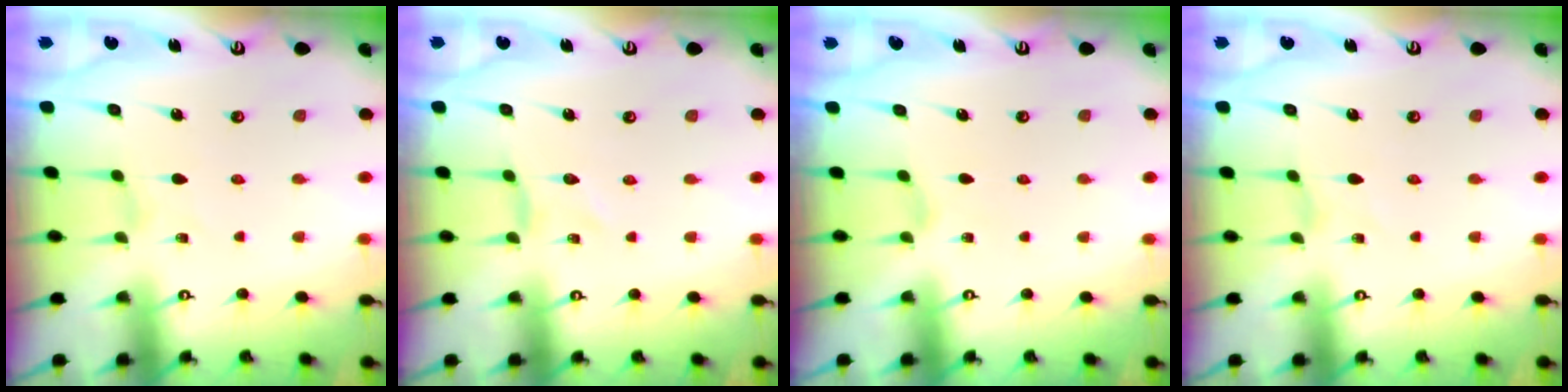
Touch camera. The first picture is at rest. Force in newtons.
{"total": 0.0}
{"total": 0.6, "press": 0.5, "slide": 0.2}
{"total": 0.0}